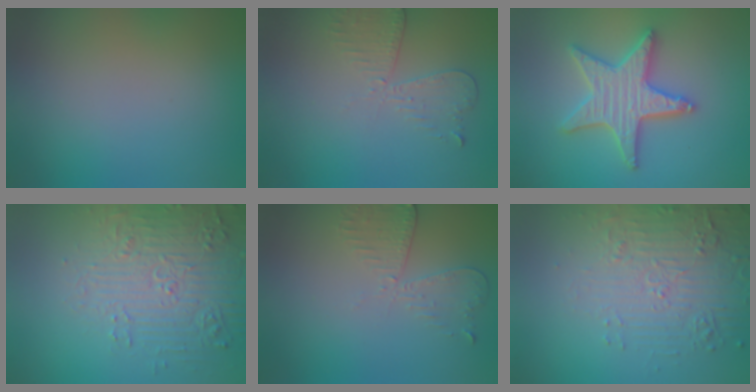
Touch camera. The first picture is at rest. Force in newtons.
{"total": 2.9, "press": 2.5, "slide": 1.5}
{"total": 5.2, "press": 5.1, "slide": 0.8}
{"total": 4.6, "press": 4.6, "slide": 0.8}
{"total": 2.9, "press": 2.6, "slide": 1.4}
{"total": 4.8, "press": 3.7, "slide": 3.1}